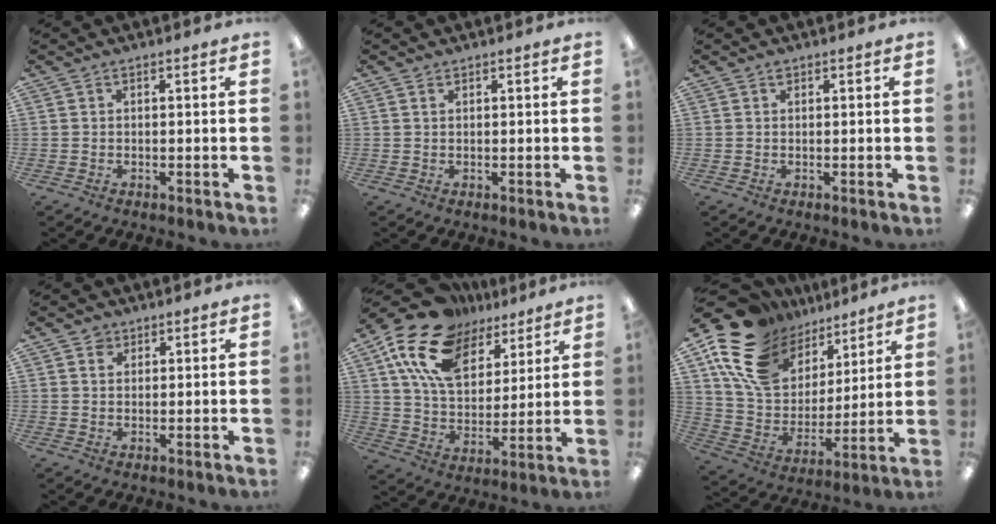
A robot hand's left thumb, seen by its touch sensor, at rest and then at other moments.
{"total": 0.6, "force": [0.4, 0.3, 0.4], "torque": [-0.008, 0.002, 0.007]}
{"total": 0.7, "force": [0.4, 0.4, 0.3], "torque": [-0.008, 0.001, 0.008]}
{"total": 2.1, "force": [1.3, 1.4, 0.6], "torque": [-0.007, -0.003, 0.023]}
{"total": 19.0, "force": [11.6, 11.0, 10.4], "torque": [-0.212, -0.047, 0.214]}
{"total": 19.9, "force": [12.5, 12.5, 9.1], "torque": [-0.184, -0.066, 0.234]}